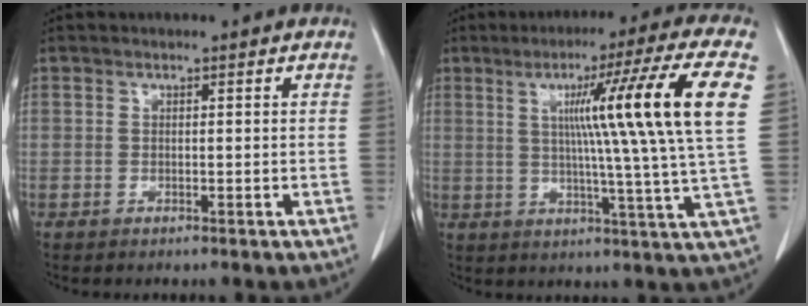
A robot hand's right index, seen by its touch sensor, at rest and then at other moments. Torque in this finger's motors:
{"motor_torque": [1.79, 0.35, 0.70, 0.21]}